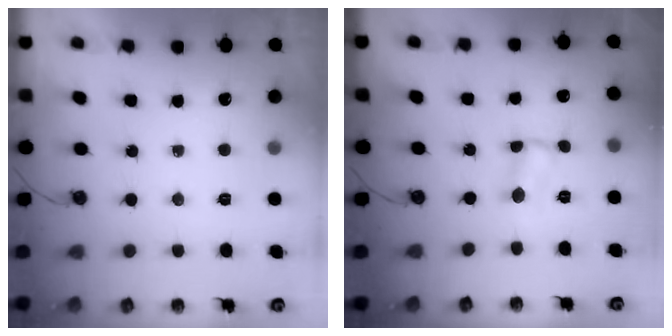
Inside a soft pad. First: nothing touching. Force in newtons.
{"total": 1.1, "press": 0.9, "slide": 0.7}